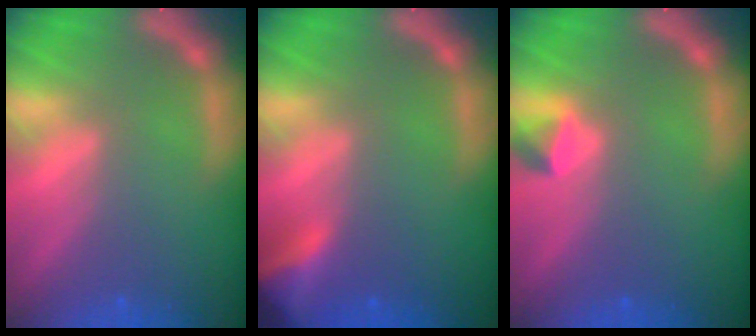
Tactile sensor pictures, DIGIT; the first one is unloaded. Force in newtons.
{"total": 4.9}
{"total": 1.4}